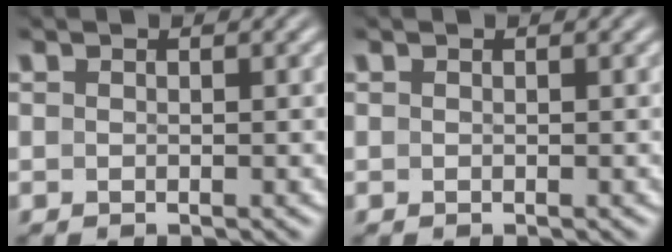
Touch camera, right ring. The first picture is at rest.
{"total": 0.0}